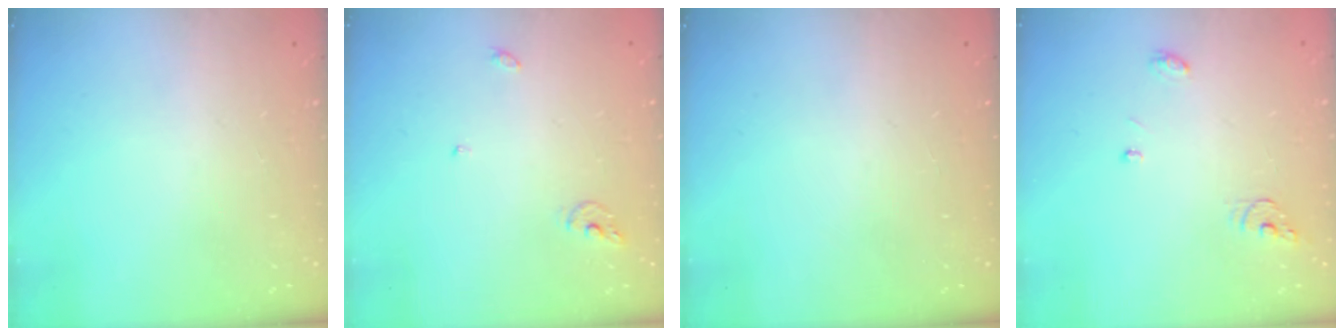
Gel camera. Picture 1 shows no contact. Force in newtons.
{"total": 4.9, "press": 4.9, "slide": 0.4}
{"total": 0.0}
{"total": 4.0, "press": 4.0, "slide": 0.4}